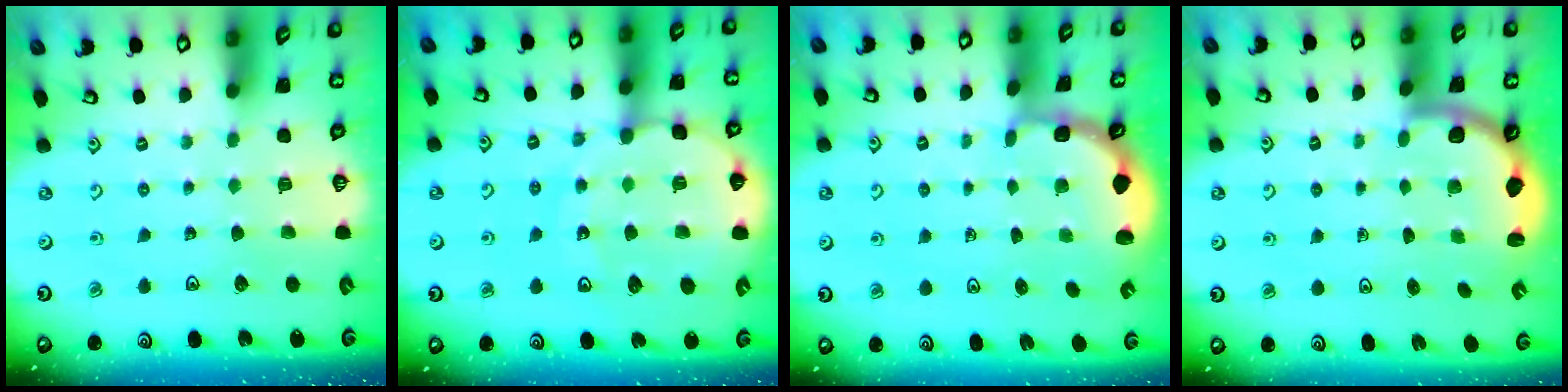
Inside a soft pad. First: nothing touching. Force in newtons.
{"total": 13.7, "press": 13.3, "slide": 3.4}
{"total": 1.7, "press": 1.4, "slide": 0.9}
{"total": 2.4, "press": 2.3, "slide": 0.6}